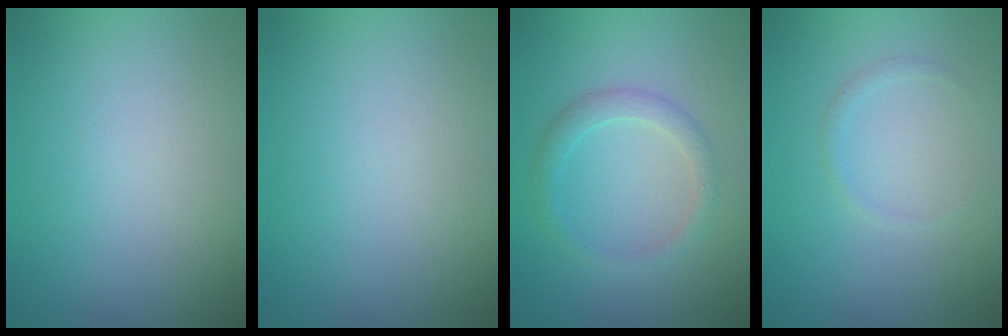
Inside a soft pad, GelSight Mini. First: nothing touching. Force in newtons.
{"total": 0.0}
{"total": 2.1, "press": 2.1, "slide": 0.1}
{"total": 0.7, "press": 0.7, "slide": 0.1}